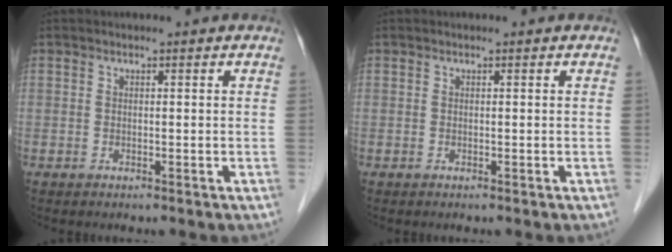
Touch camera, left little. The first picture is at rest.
{"total": 0.0}